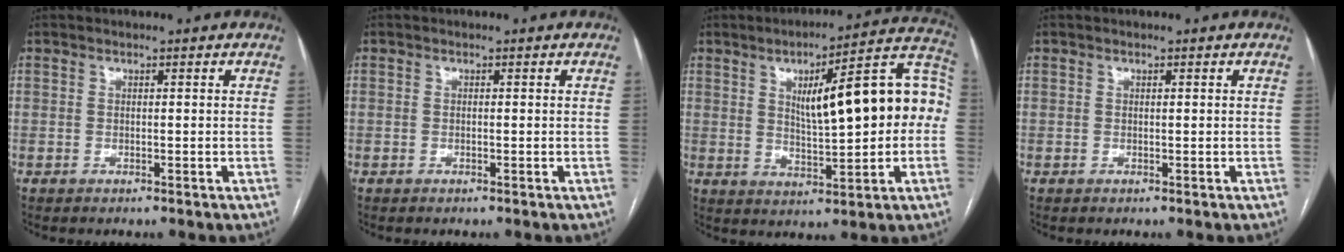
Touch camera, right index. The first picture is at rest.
{"total": 0.0}
{"total": 17.6, "force": [2.0, 3.8, 17.1], "torque": [-0.236, 0.043, 0.033]}
{"total": 0.0}